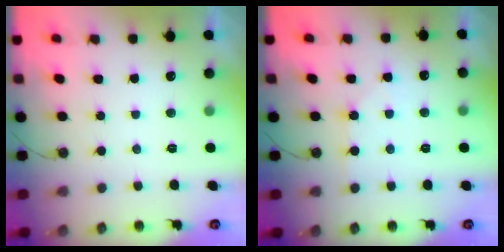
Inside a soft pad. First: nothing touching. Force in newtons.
{"total": 4.1, "press": 4.0, "slide": 0.7}